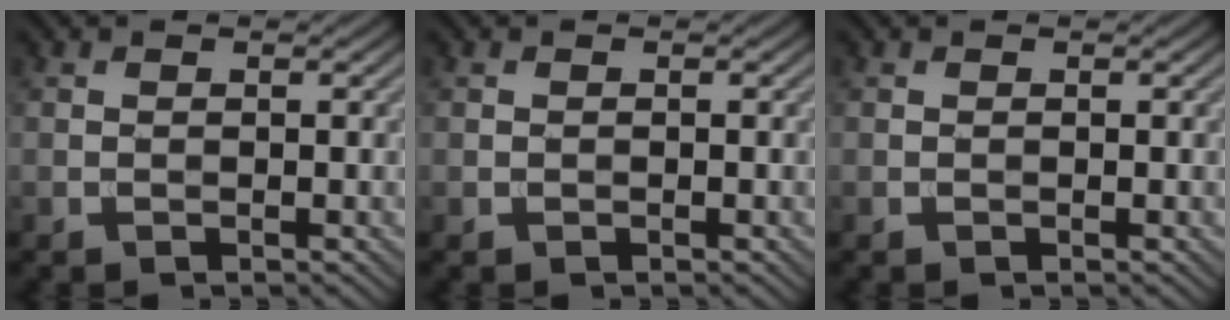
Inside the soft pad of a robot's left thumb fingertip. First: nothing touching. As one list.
[{"total": 0.0}, {"total": 0.0}]